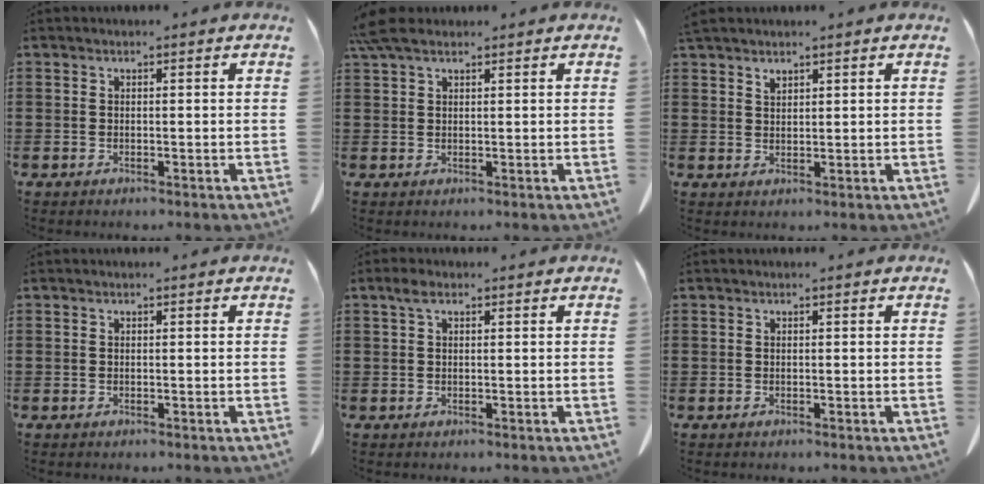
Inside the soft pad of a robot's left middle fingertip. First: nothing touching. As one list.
[{"total": 3.3, "force": [2.2, 1.2, 2.1], "torque": [-0.055, 0.002, 0.040]}, {"total": 1.4, "force": [1.3, 0.3, 0.4], "torque": [-0.011, 0.000, 0.026]}, {"total": 0.0}, {"total": 1.8, "force": [0.6, 0.9, 1.4], "torque": [-0.031, 0.007, 0.011]}, {"total": 0.0}]